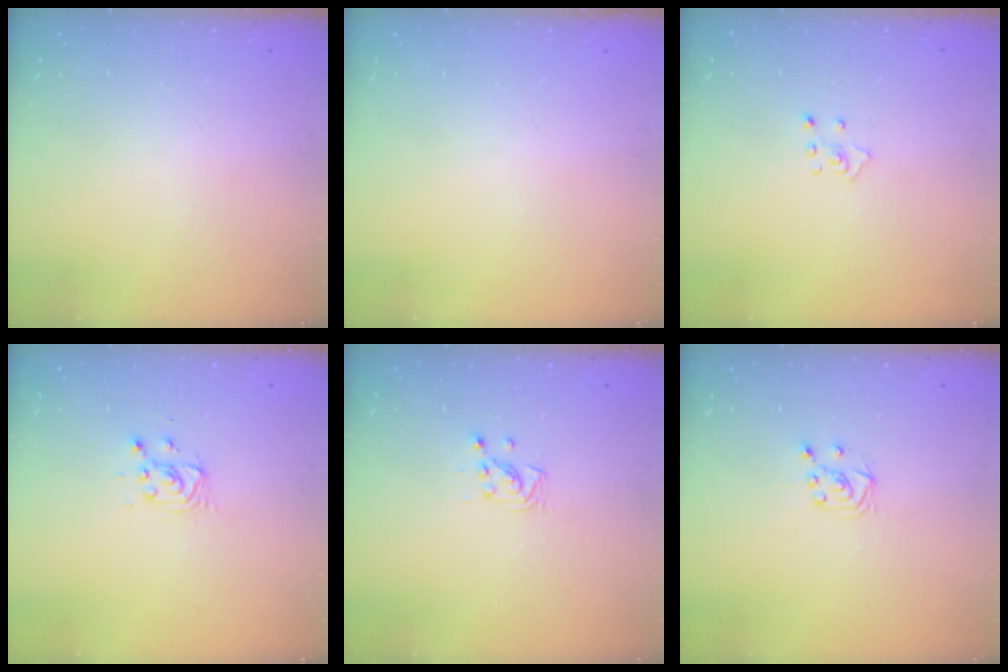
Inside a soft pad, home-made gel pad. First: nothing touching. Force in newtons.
{"total": 0.0}
{"total": 3.7, "press": 3.6, "slide": 0.4}
{"total": 3.5, "press": 3.5, "slide": 0.4}
{"total": 2.9, "press": 2.9, "slide": 0.3}
{"total": 5.2, "press": 5.2, "slide": 0.4}